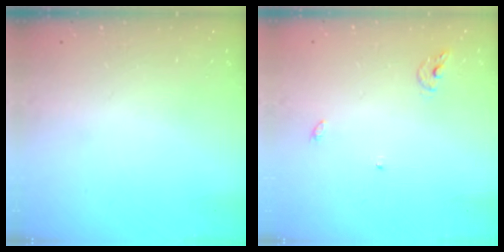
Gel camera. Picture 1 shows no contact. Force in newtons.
{"total": 4.9, "press": 4.9, "slide": 0.4}